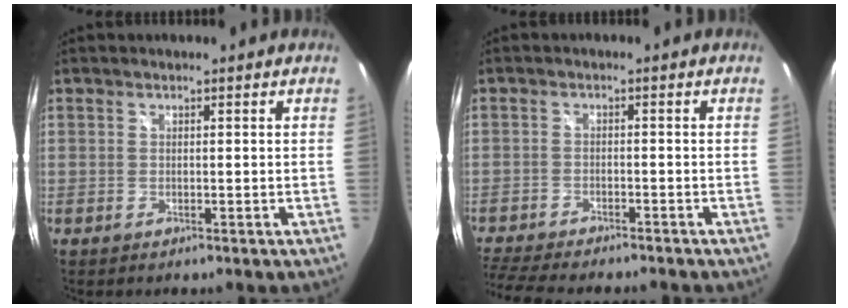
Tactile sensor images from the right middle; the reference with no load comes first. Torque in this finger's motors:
{"motor_torque": [1.07, -1.07, 0.12, 0.07]}